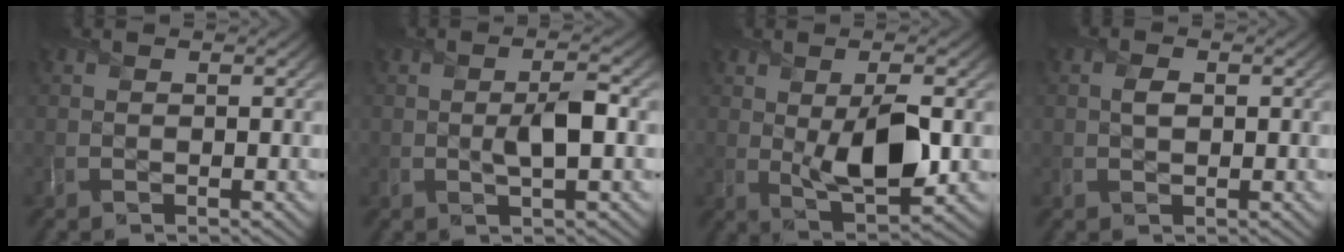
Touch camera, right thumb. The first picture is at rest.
{"total": 3.3, "force": [-0.2, 0.8, 3.2], "torque": [-0.058, 0.005, -0.004]}
{"total": 9.0, "force": [-0.1, 3.9, 8.1], "torque": [-0.146, -0.004, 0.002]}
{"total": 1.4, "force": [0.2, 0.8, 1.0], "torque": [-0.025, 0.001, 0.002]}